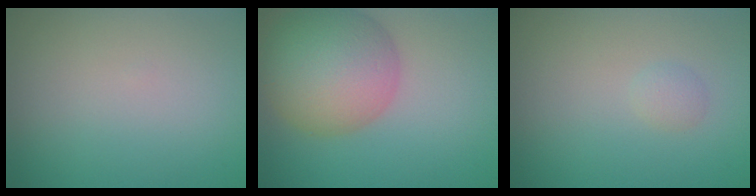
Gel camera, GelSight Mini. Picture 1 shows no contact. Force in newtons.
{"total": 9.3, "press": 9.3, "slide": 0.2}
{"total": 0.9, "press": 0.9, "slide": 0.0}